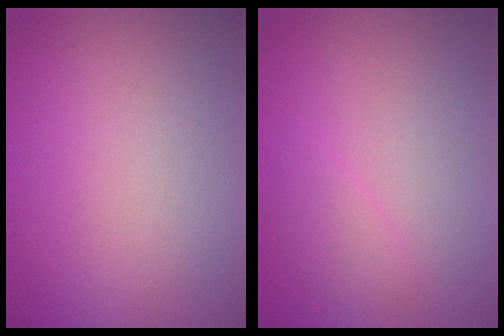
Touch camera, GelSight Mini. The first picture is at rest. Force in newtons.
{"total": 1.3, "press": 1.3, "slide": 0.0}